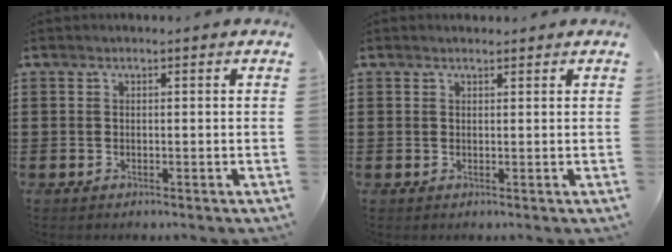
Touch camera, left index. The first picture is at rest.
{"total": 0.8, "force": [0.7, 0.2, 0.2], "torque": [-0.005, 0.000, 0.014]}